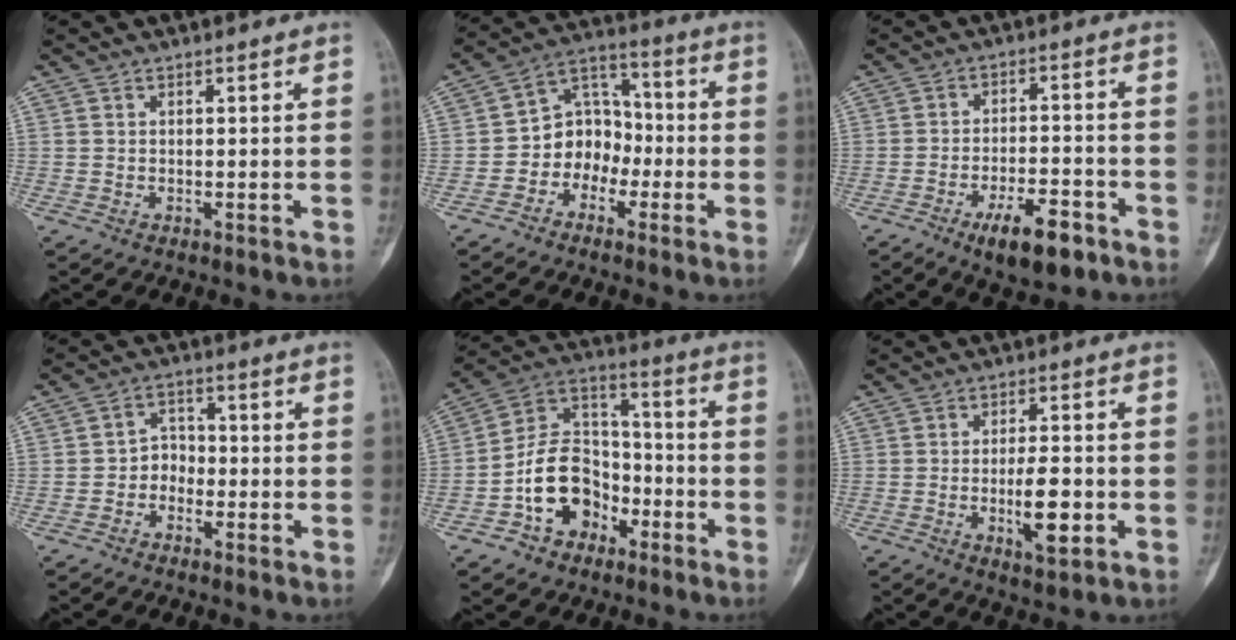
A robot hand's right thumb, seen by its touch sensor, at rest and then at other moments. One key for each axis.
{"total": 9.3, "fx": -2.9, "fy": 7.7, "fz": 4.4, "tx": -0.024, "ty": 0.047, "tz": -0.067}
{"total": 9.5, "fx": -5.5, "fy": 3.5, "fz": 7.0, "tx": -0.103, "ty": 0.025, "tz": -0.083}
{"total": 3.9, "fx": -1.6, "fy": 3.2, "fz": 1.5, "tx": 0.008, "ty": 0.020, "tz": -0.040}
{"total": 14.4, "fx": -6.1, "fy": 10.5, "fz": 7.8, "tx": -0.099, "ty": 0.070, "tz": -0.112}
{"total": 7.6, "fx": -1.8, "fy": 2.7, "fz": 6.9, "tx": -0.103, "ty": 0.002, "tz": -0.025}